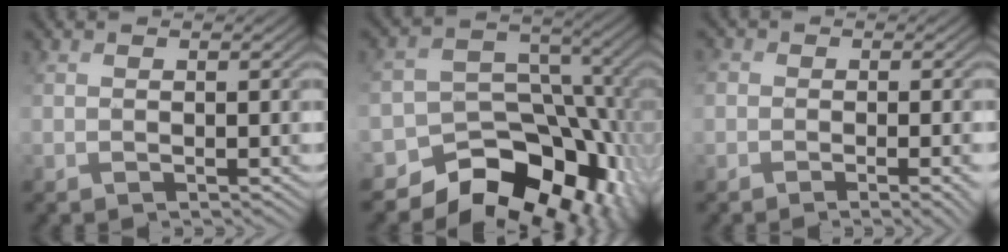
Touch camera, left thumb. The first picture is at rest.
{"total": 12.5, "force": [-7.5, 8.6, 5.0], "torque": [-0.084, -0.002, -0.109]}
{"total": 4.9, "force": [-2.2, 2.7, 3.4], "torque": [-0.038, -0.003, -0.022]}